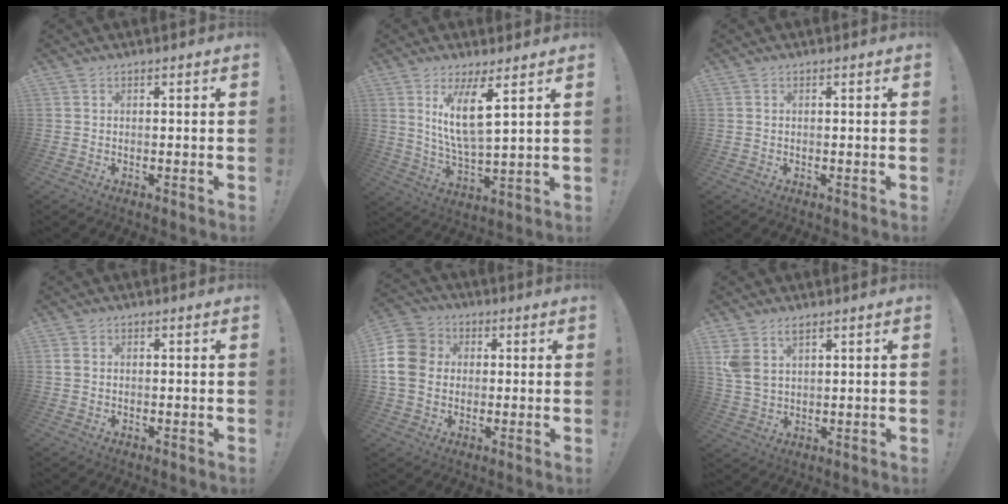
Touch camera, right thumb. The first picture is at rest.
{"total": 11.8, "force": [5.7, 2.5, 10.1], "torque": [-0.176, -0.027, 0.093]}
{"total": 0.0}
{"total": 1.7, "force": [-0.1, 1.5, 0.8], "torque": [-0.021, 0.009, -0.001]}
{"total": 12.9, "force": [0.7, 10.9, 6.9], "torque": [-0.140, 0.016, 0.016]}
{"total": 6.3, "force": [3.7, 3.5, 3.7], "torque": [-0.071, -0.012, 0.074]}